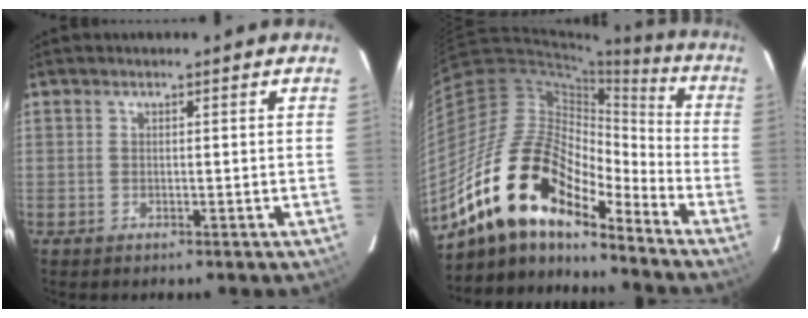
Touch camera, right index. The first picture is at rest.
{"total": 20.9, "force": [-15.0, 7.7, 12.4], "torque": [-0.219, -0.012, -0.290]}